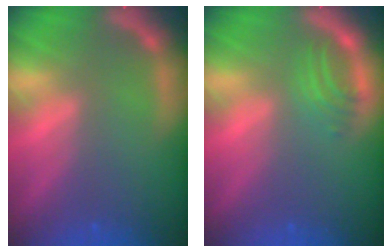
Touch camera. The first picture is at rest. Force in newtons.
{"total": 2.5}